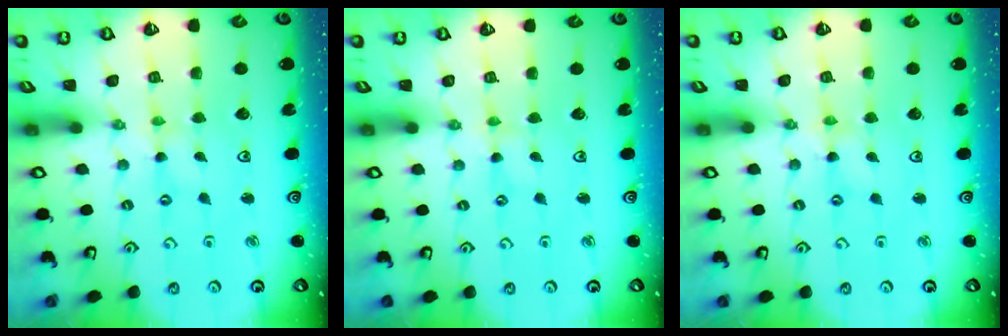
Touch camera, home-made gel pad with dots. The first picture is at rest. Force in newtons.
{"total": 0.0}
{"total": 1.3, "press": 1.2, "slide": 0.2}